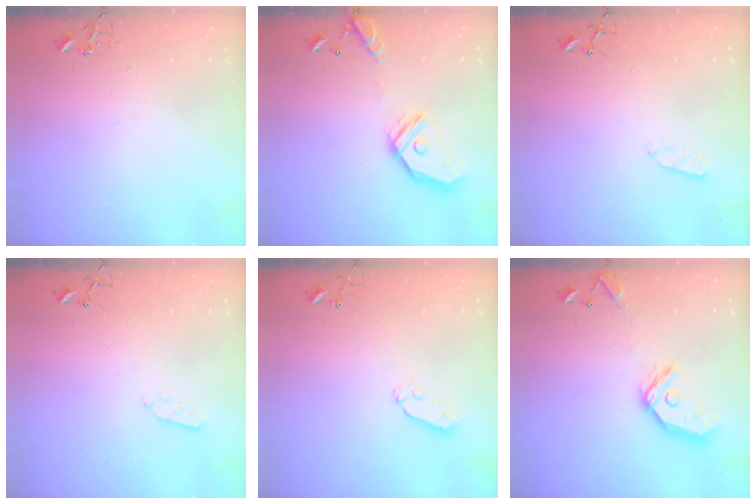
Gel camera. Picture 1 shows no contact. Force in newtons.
{"total": 16.6, "press": 16.4, "slide": 2.8}
{"total": 2.9, "press": 2.8, "slide": 0.5}
{"total": 3.2, "press": 3.1, "slide": 0.5}
{"total": 4.1, "press": 4.1, "slide": 0.1}
{"total": 14.6, "press": 14.4, "slide": 1.8}